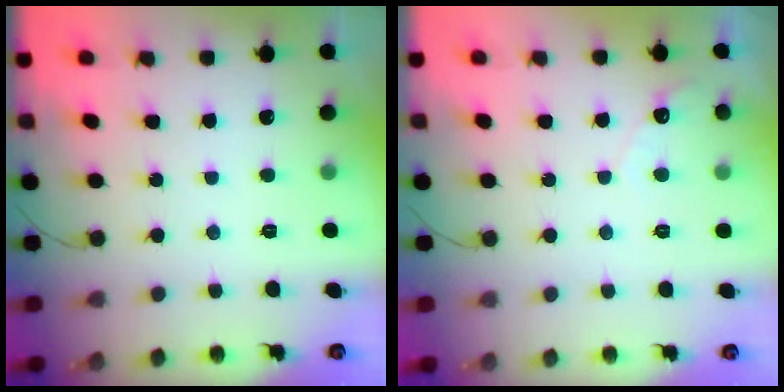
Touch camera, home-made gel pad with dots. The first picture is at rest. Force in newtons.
{"total": 3.4, "press": 3.4, "slide": 0.2}